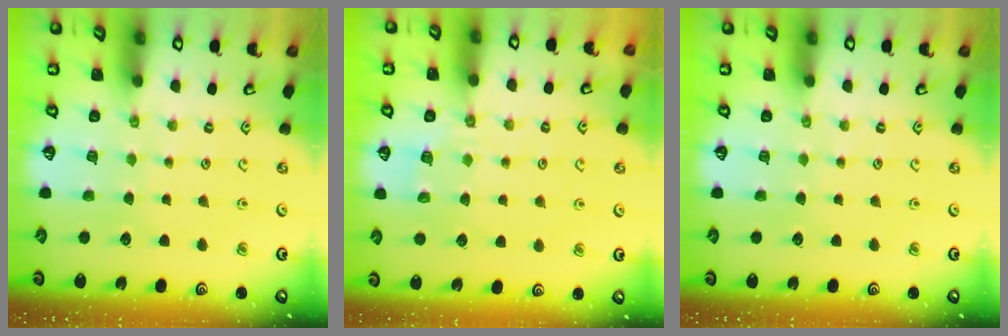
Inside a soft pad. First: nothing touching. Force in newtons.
{"total": 3.9, "press": 3.7, "slide": 1.2}
{"total": 0.0}